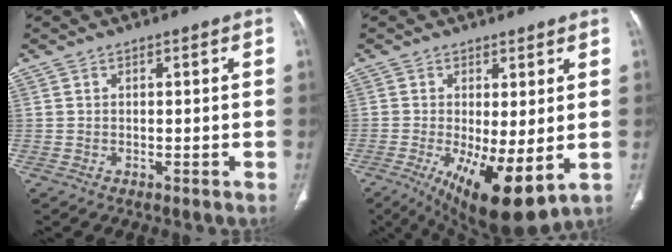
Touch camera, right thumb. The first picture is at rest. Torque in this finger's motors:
{"motor_torque": [1.58, 2.72, 0.15, -0.09, 0.10]}